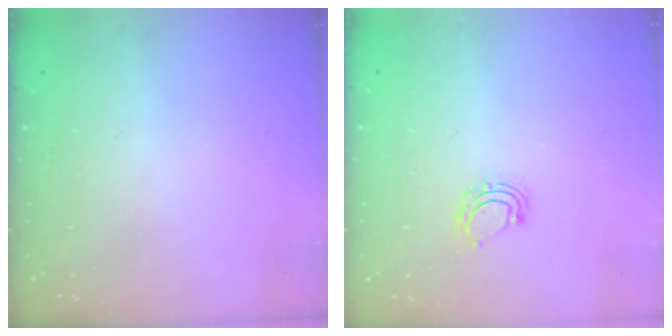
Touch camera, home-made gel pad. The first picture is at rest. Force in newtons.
{"total": 6.3, "press": 6.2, "slide": 1.3}